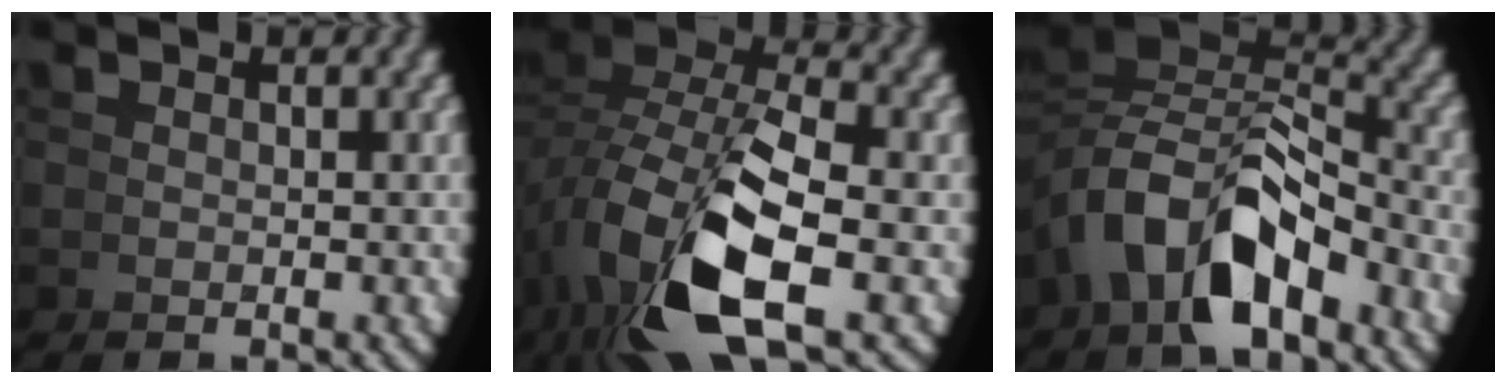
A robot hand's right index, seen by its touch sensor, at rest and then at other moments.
{"total": 10.3, "force": [-0.9, 5.6, 8.6], "torque": [-0.182, -0.033, 0.003]}
{"total": 7.9, "force": [-0.1, 5.1, 6.0], "torque": [-0.117, -0.012, 0.003]}